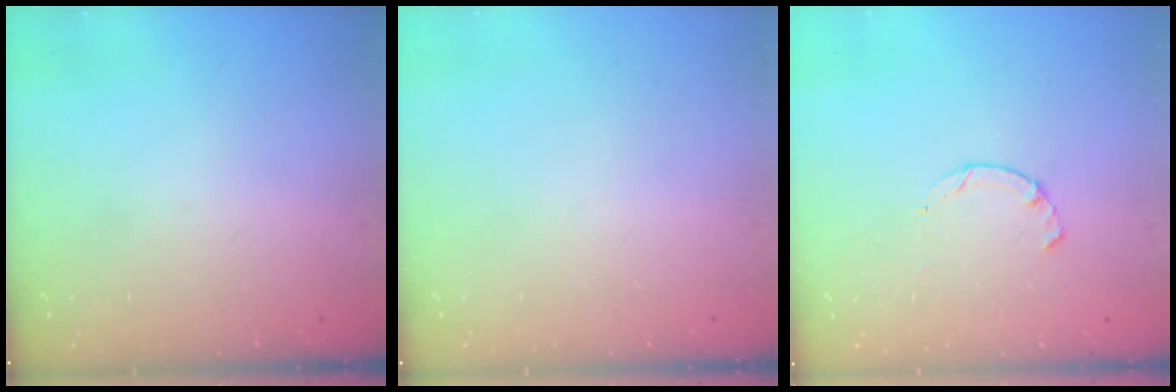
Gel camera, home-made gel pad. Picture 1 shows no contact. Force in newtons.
{"total": 0.0}
{"total": 1.7, "press": 1.6, "slide": 0.4}